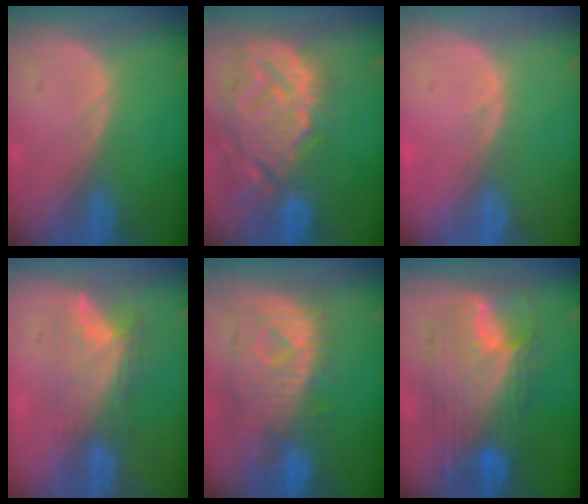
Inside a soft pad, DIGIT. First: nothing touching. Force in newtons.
{"total": 14.3, "press": 12.3, "slide": 7.4}
{"total": 1.0, "press": 0.9, "slide": 0.3}
{"total": 8.2, "press": 6.8, "slide": 4.7}
{"total": 11.0, "press": 9.7, "slide": 5.2}
{"total": 11.5, "press": 11.5, "slide": 1.1}